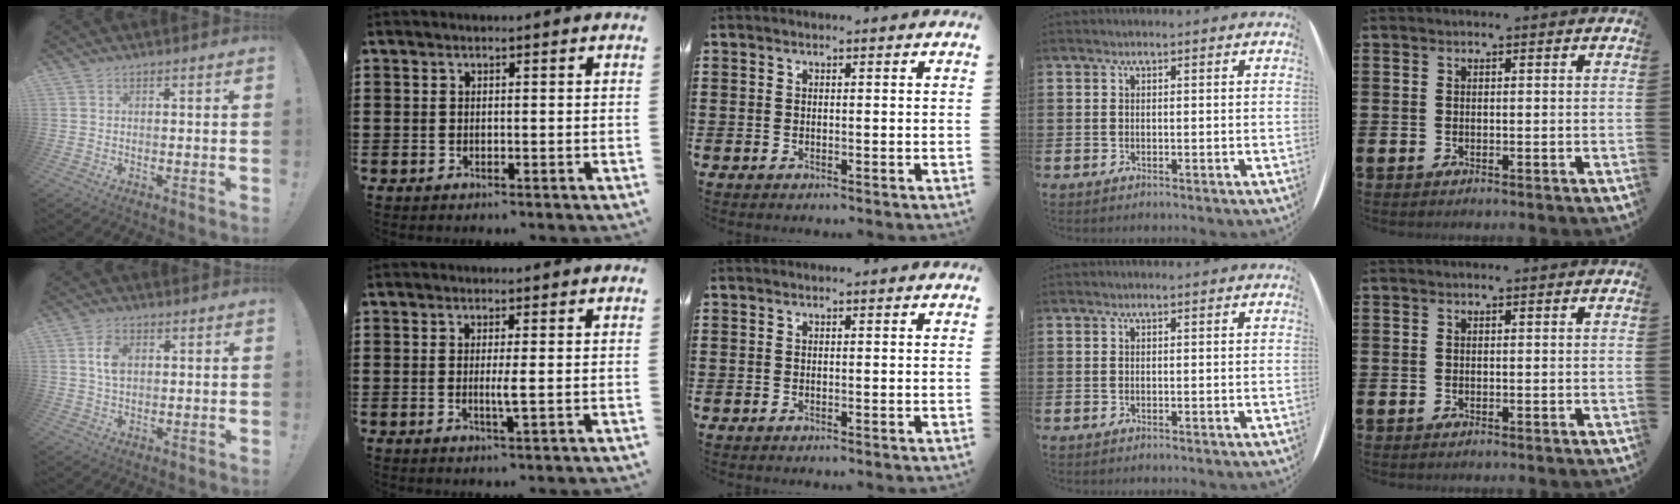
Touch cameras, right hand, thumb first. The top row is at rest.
{"thumb": {"total": 5.8, "force": [1.4, 4.0, 4.0], "torque": [-0.072, 0.002, 0.022]}, "index": {"total": 2.0, "force": [-0.2, -0.2, 2.0], "torque": [-0.037, -0.007, -0.006]}}